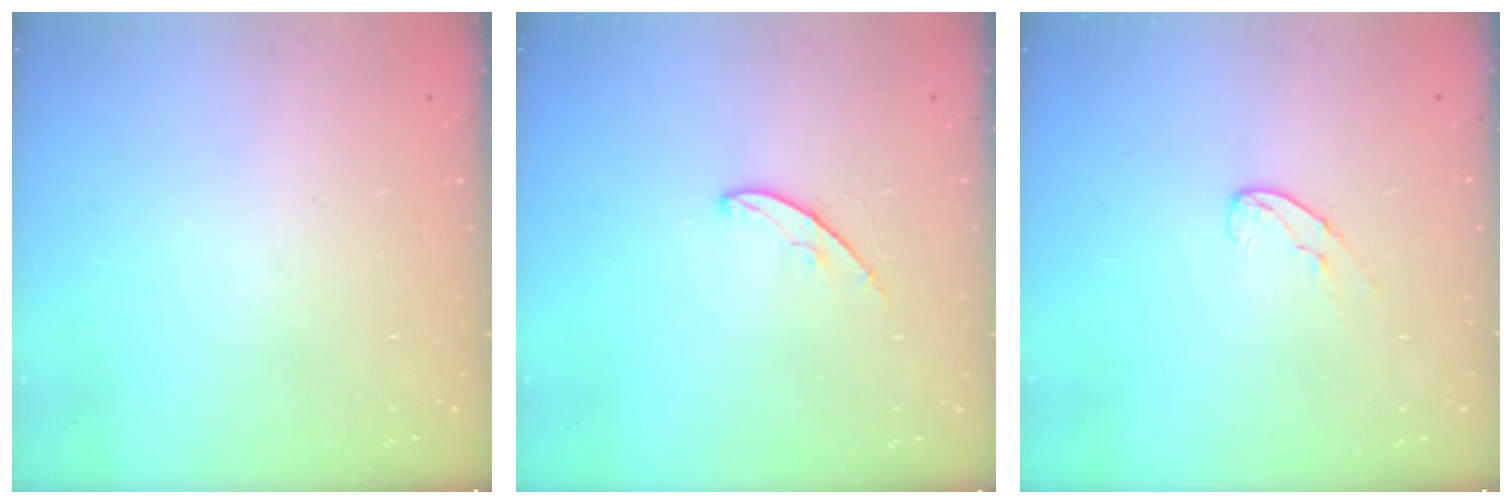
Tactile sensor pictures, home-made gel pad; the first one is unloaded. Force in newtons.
{"total": 5.1, "press": 5.1, "slide": 0.5}
{"total": 5.3, "press": 5.3, "slide": 0.5}